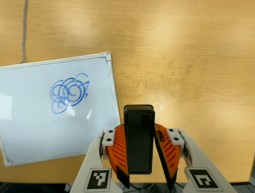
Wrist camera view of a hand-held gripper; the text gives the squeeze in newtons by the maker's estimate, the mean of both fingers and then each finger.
{"total": 5.7, "left": 4.7, "right": 6.8}